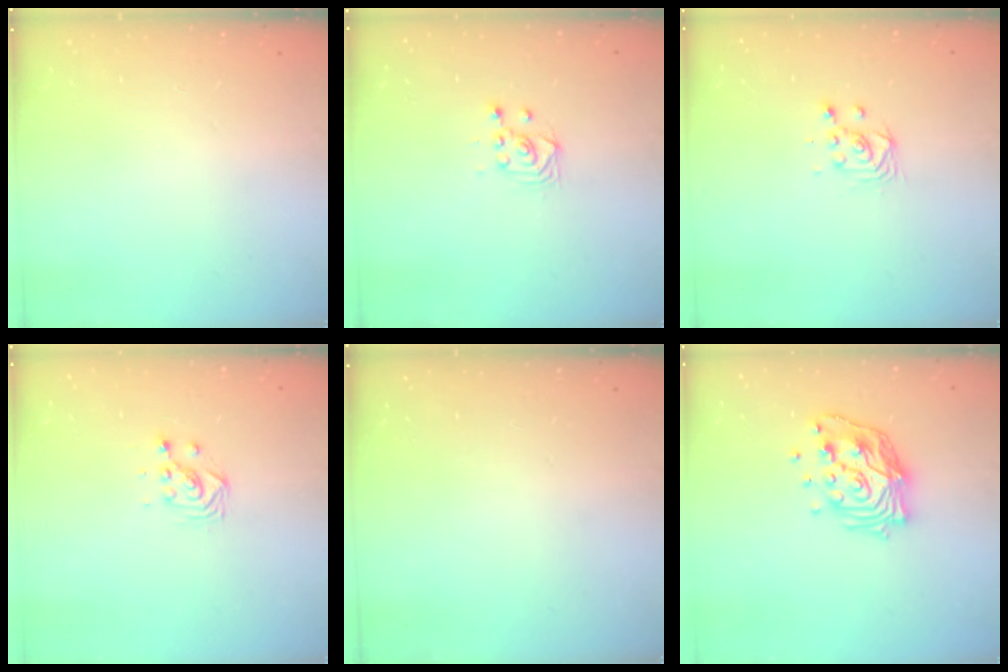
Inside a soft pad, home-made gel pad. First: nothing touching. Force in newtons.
{"total": 2.9, "press": 2.9, "slide": 0.6}
{"total": 3.1, "press": 3.1, "slide": 0.3}
{"total": 3.3, "press": 3.3, "slide": 0.3}
{"total": 0.0}
{"total": 14.3, "press": 14.2, "slide": 1.4}